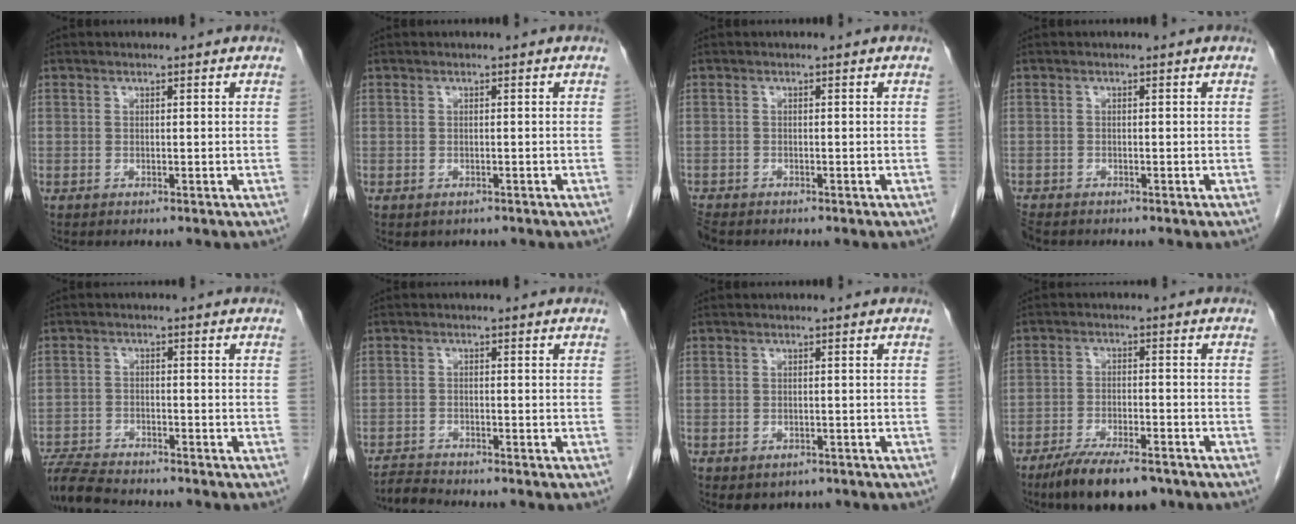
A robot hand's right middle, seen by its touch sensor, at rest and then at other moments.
{"total": 0.7, "force": [-0.4, 0.6, 0.2], "torque": [-0.007, 0.001, -0.002]}
{"total": 2.5, "force": [-2.2, 0.9, 0.7], "torque": [-0.020, -0.008, -0.041]}
{"total": 2.3, "force": [-2.0, 0.8, 0.7], "torque": [-0.019, -0.007, -0.037]}
{"total": 7.3, "force": [-6.9, 1.0, 2.3], "torque": [-0.036, -0.018, -0.119]}
{"total": 2.2, "force": [-2.2, -0.4, -0.4], "torque": [0.007, -0.013, -0.040]}
{"total": 3.0, "force": [-2.0, 2.1, 0.9], "torque": [-0.006, 0.002, -0.020]}
{"total": 10.3, "force": [-7.6, 2.8, 6.3], "torque": [-0.100, -0.014, -0.124]}